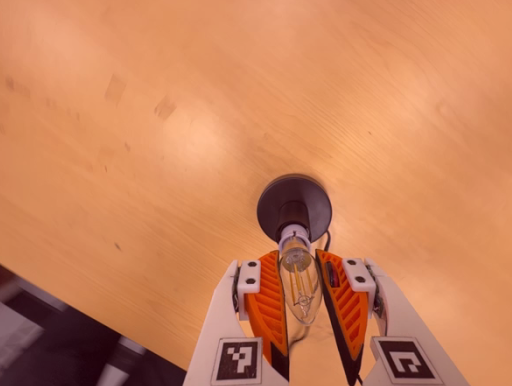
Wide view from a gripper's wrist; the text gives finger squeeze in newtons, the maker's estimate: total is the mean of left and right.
{"total": 12.1, "left": 12.0, "right": 12.1}